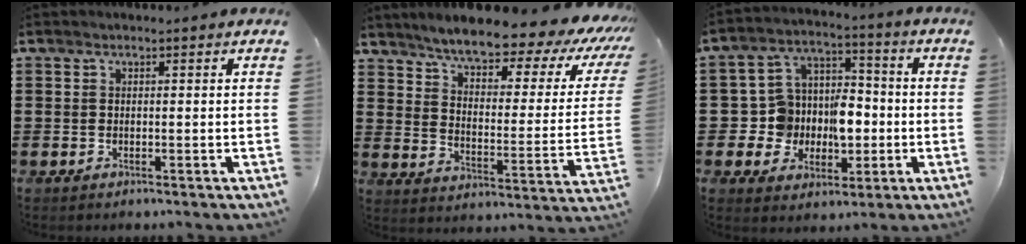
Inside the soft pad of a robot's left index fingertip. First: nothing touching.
{"total": 6.9, "force": [6.0, 0.4, 3.4], "torque": [-0.078, -0.049, 0.091]}
{"total": 8.3, "force": [-0.4, 7.8, 2.9], "torque": [-0.093, -0.003, 0.001]}